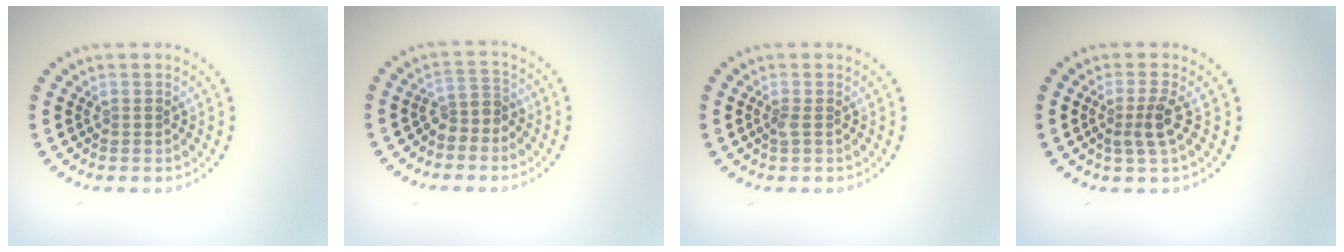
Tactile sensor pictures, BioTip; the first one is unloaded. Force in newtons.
{"total": 2.3, "press": 1.7, "slide": 1.6}
{"total": 0.7, "press": 0.6, "slide": 0.3}
{"total": 2.3, "press": 1.8, "slide": 1.5}